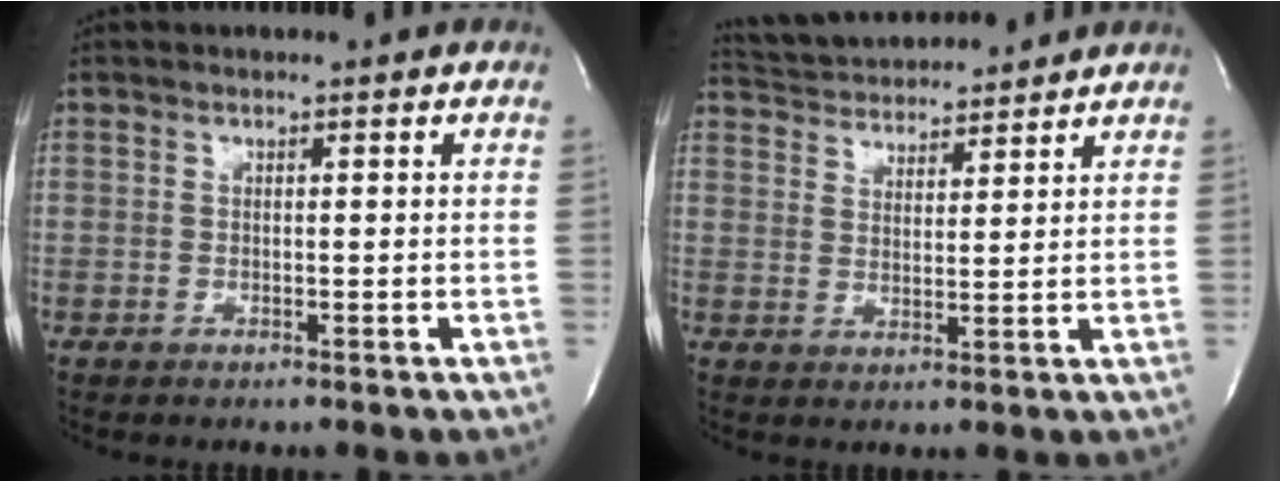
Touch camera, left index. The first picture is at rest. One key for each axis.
{"total": 11.0, "fx": 10.5, "fy": 1.7, "fz": 2.6, "tx": -0.049, "ty": 0.023, "tz": 0.166}